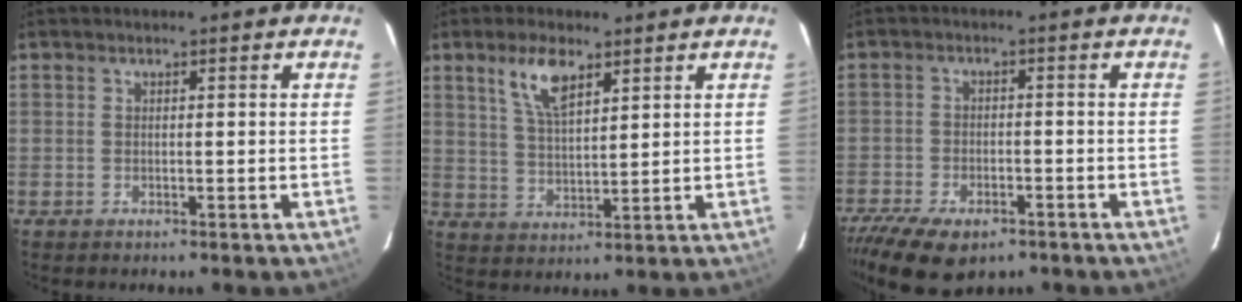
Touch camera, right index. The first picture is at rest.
{"total": 7.4, "force": [4.4, 2.8, 5.2], "torque": [-0.099, 0.006, 0.089]}
{"total": 13.2, "force": [-9.1, 6.3, 7.2], "torque": [-0.171, -0.029, -0.147]}